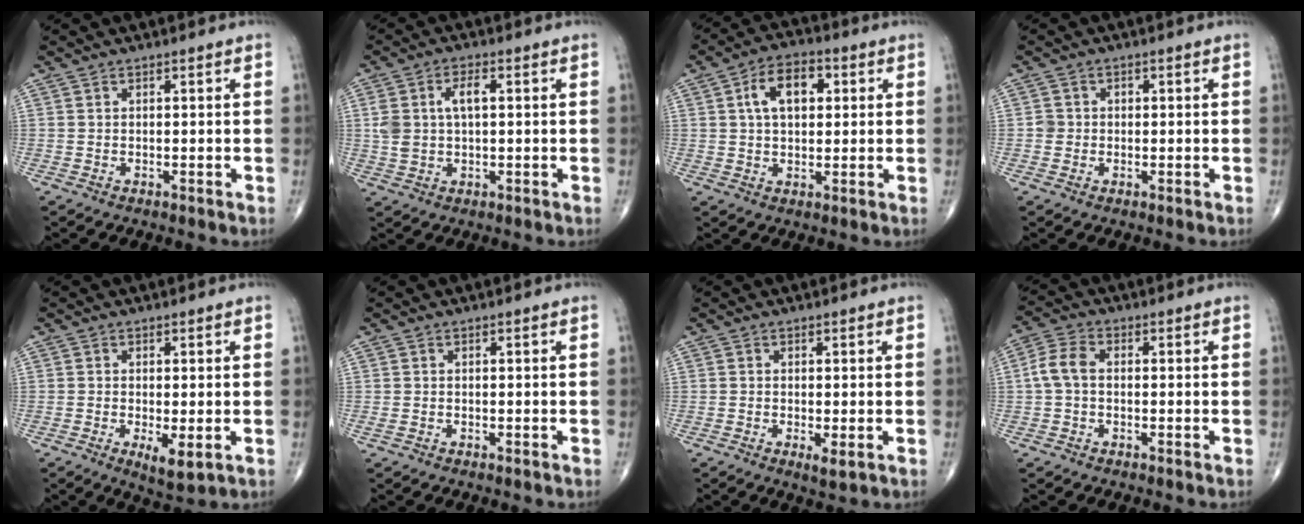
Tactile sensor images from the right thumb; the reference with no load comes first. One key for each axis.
{"total": 6.4, "fx": 1.1, "fy": 3.4, "fz": 5.3, "tx": -0.109, "ty": 0.012, "tz": 0.024}
{"total": 9.3, "fx": 2.4, "fy": 5.5, "fz": 7.0, "tx": -0.106, "ty": 0.012, "tz": 0.035}
{"total": 1.9, "fx": -0.1, "fy": 1.9, "fz": 0.3, "tx": 0.009, "ty": 0.006, "tz": -0.005}
{"total": 4.5, "fx": -1.1, "fy": 1.5, "fz": 4.1, "tx": -0.070, "ty": -0.015, "tz": -0.015}
{"total": 0.6, "fx": -0.2, "fy": 0.3, "fz": 0.5, "tx": -0.015, "ty": 0.002, "tz": -0.001}
{"total": 2.2, "fx": -0.5, "fy": 0.6, "fz": 2.1, "tx": -0.039, "ty": -0.009, "tz": -0.009}
{"total": 5.2, "fx": -0.1, "fy": 3.4, "fz": 3.9, "tx": -0.081, "ty": 0.015, "tz": -0.010}